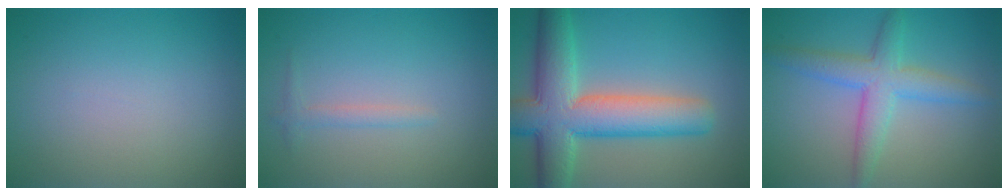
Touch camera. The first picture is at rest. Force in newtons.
{"total": 1.1, "press": 1.1, "slide": 0.1}
{"total": 9.6, "press": 9.6, "slide": 0.3}
{"total": 4.4, "press": 4.4, "slide": 0.2}